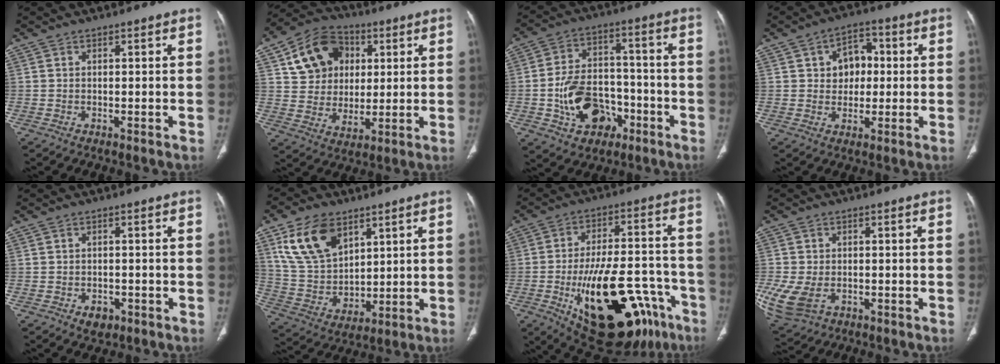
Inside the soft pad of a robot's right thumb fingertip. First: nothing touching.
{"total": 15.2, "force": [5.1, 11.9, 7.8], "torque": [-0.101, -0.003, 0.088]}
{"total": 14.7, "force": [-5.1, 10.3, 9.1], "torque": [-0.129, 0.044, -0.077]}
{"total": 7.6, "force": [1.2, 5.8, 4.8], "torque": [-0.037, 0.012, 0.014]}
{"total": 2.8, "force": [-1.3, 2.0, 1.5], "torque": [-0.009, 0.004, -0.012]}
{"total": 15.4, "force": [7.8, 9.9, 8.9], "torque": [-0.139, -0.032, 0.168]}
{"total": 28.8, "force": [-12.8, 13.1, 22.2], "torque": [-0.287, 0.051, -0.175]}
{"total": 10.9, "force": [-3.1, 7.5, 7.2], "torque": [-0.187, -0.008, -0.043]}